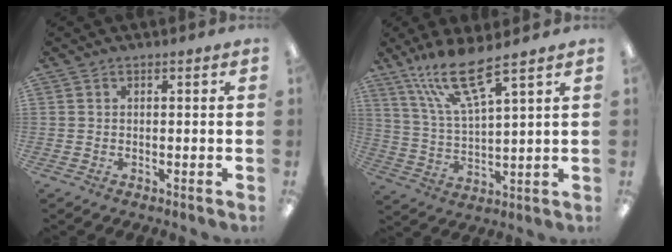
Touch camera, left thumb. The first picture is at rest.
{"total": 13.3, "force": [9.4, 2.9, 9.0], "torque": [-0.179, -0.037, 0.166]}